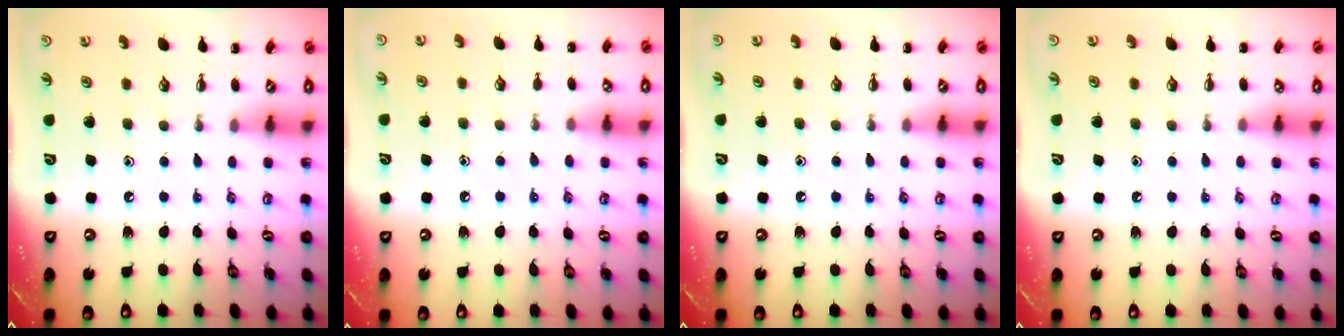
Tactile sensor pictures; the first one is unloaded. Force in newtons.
{"total": 6.2, "press": 5.8, "slide": 2.2}
{"total": 7.5, "press": 7.3, "slide": 1.4}
{"total": 3.2, "press": 3.1, "slide": 1.1}